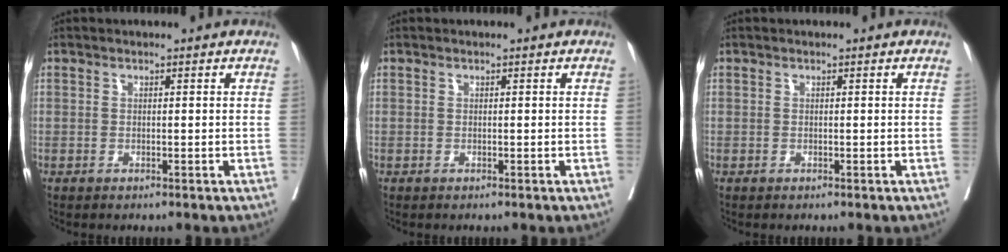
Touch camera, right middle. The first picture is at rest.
{"total": 0.0}
{"total": 0.0}